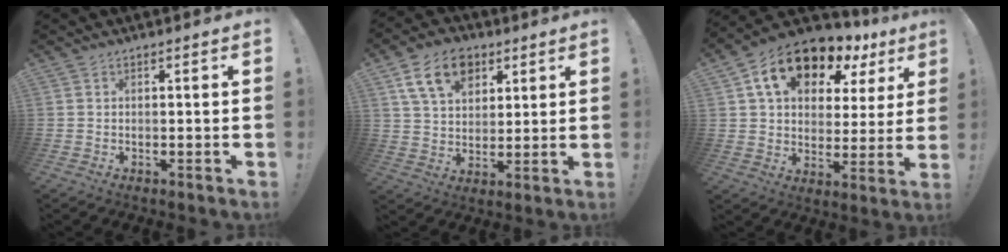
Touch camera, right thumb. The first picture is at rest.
{"total": 14.7, "force": [7.1, 10.3, 7.6], "torque": [-0.117, -0.022, 0.137]}
{"total": 16.3, "force": [9.6, 9.9, 8.6], "torque": [-0.145, -0.046, 0.175]}